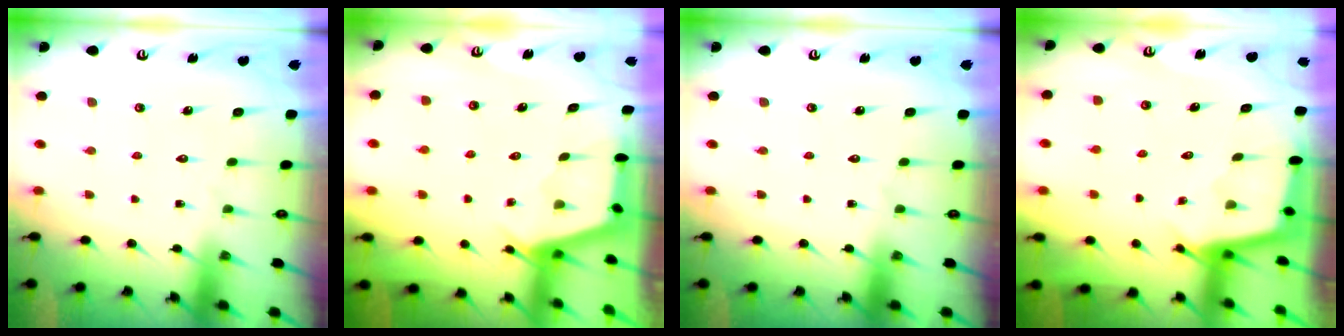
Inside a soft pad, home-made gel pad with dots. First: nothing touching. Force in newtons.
{"total": 2.8, "press": 2.8, "slide": 0.4}
{"total": 0.0}
{"total": 2.2, "press": 2.2, "slide": 0.2}